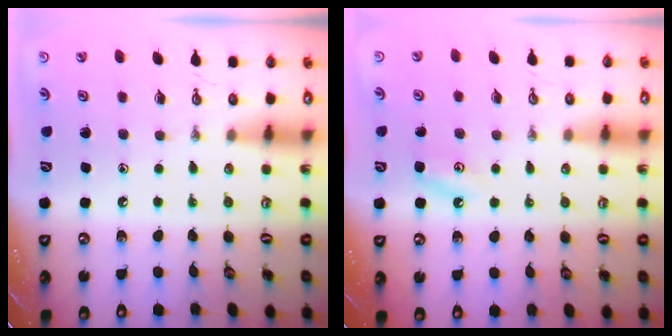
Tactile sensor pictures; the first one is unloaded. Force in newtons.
{"total": 3.4, "press": 3.4, "slide": 0.6}